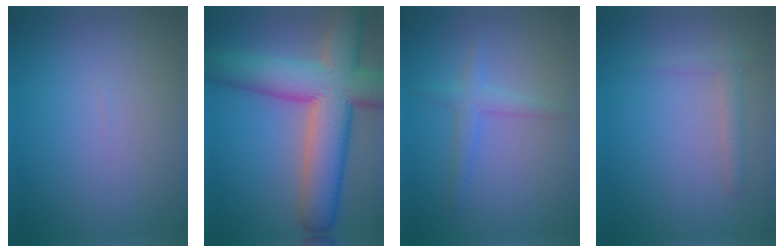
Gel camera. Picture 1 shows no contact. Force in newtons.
{"total": 11.6, "press": 11.5, "slide": 0.9}
{"total": 2.0, "press": 2.0, "slide": 0.0}
{"total": 1.4, "press": 1.4, "slide": 0.1}